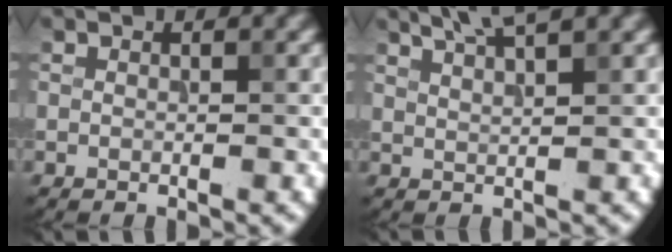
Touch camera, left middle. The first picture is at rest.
{"total": 4.1, "force": [3.2, 0.9, 2.5], "torque": [-0.018, 0.021, 0.028]}